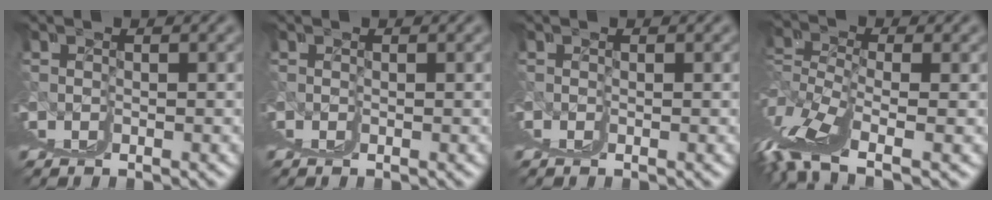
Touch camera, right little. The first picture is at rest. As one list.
[{"total": 0.0}, {"total": 0.0}, {"total": 2.9, "force": [0.0, 0.3, 2.9], "torque": [-0.062, -0.013, 0.014]}]